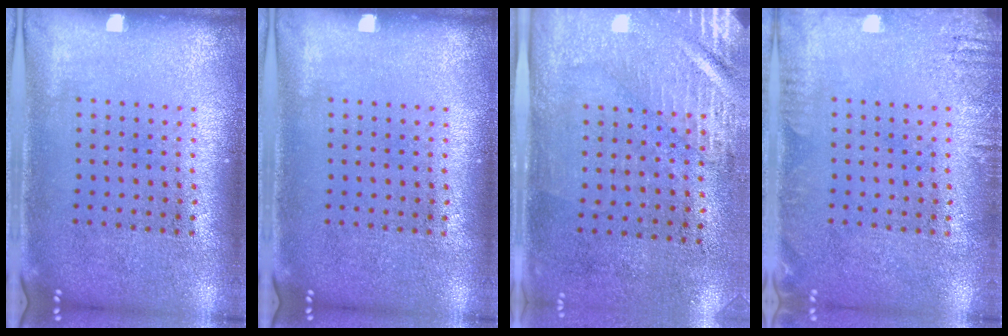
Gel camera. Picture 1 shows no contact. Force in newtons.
{"total": 0.0}
{"total": 2.9, "press": 2.5, "slide": 1.5}
{"total": 1.7, "press": 1.7, "slide": 0.2}